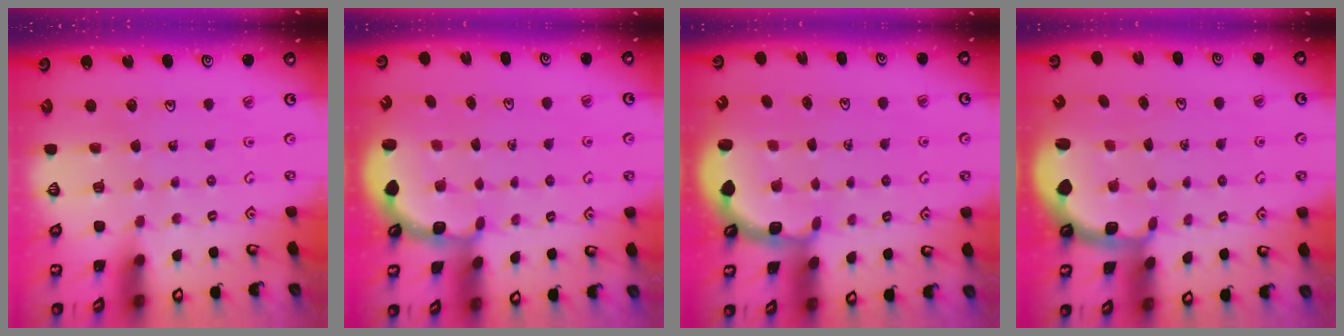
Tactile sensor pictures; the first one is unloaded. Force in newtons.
{"total": 3.0, "press": 2.6, "slide": 1.5}
{"total": 3.0, "press": 2.0, "slide": 2.2}
{"total": 2.5, "press": 1.2, "slide": 2.1}